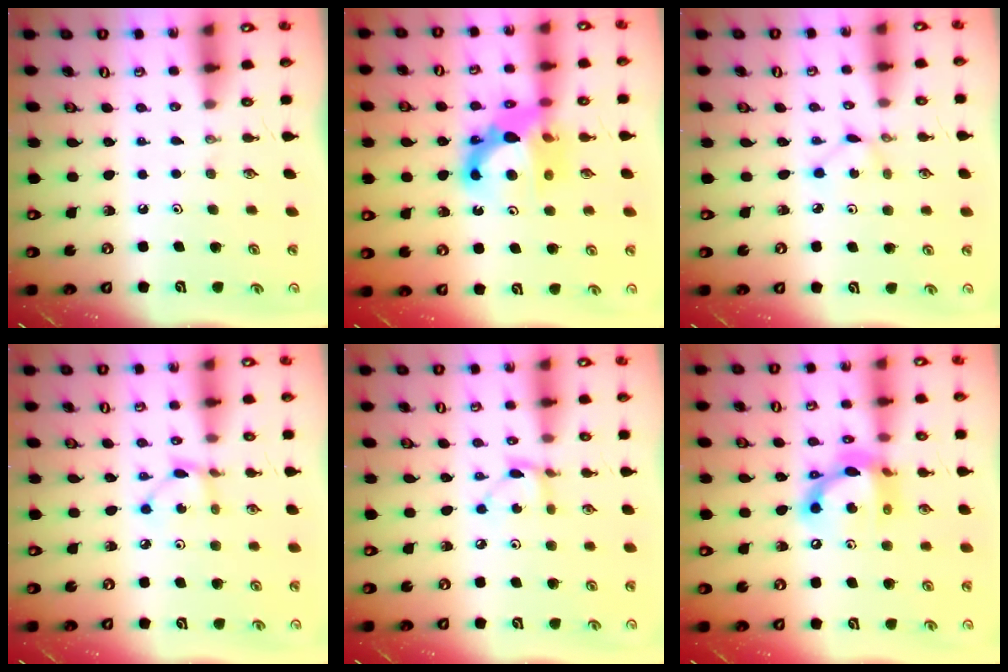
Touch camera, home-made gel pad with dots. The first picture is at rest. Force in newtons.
{"total": 12.6, "press": 12.4, "slide": 2.4}
{"total": 1.7, "press": 1.6, "slide": 0.2}
{"total": 2.6, "press": 2.6, "slide": 0.2}
{"total": 2.8, "press": 2.8, "slide": 0.2}
{"total": 13.9, "press": 13.9, "slide": 0.7}